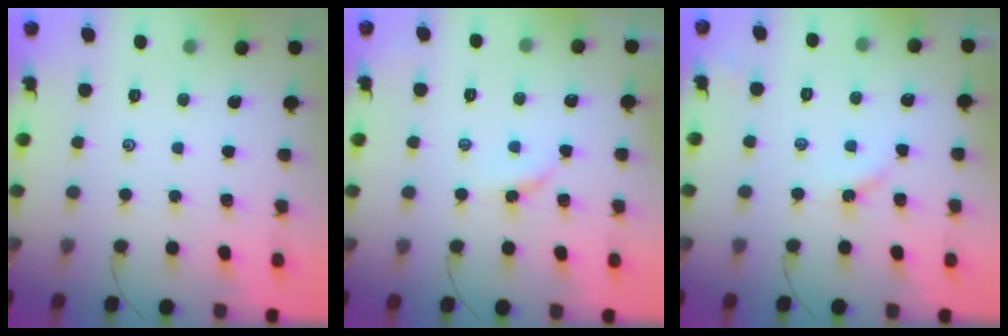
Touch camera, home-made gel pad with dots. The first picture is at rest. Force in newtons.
{"total": 2.9, "press": 2.9, "slide": 0.3}
{"total": 2.8, "press": 2.8, "slide": 0.3}